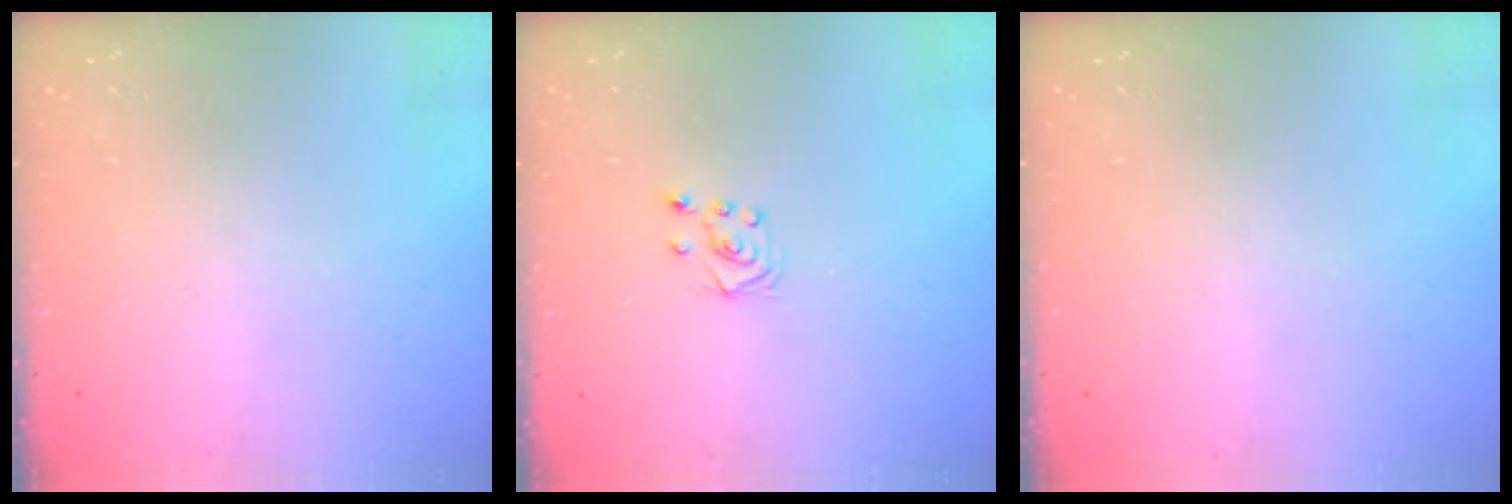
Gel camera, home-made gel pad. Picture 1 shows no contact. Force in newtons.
{"total": 3.2, "press": 3.2, "slide": 0.3}
{"total": 0.0}